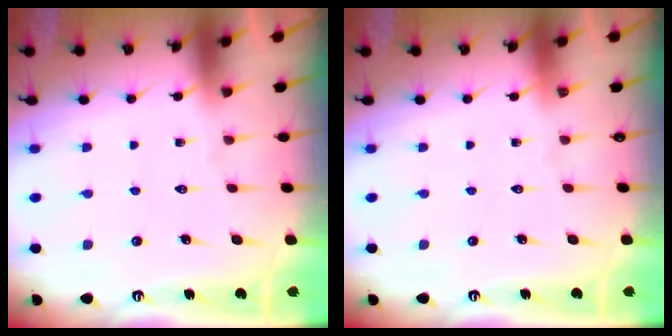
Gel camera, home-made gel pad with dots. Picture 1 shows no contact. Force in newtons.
{"total": 0.0}